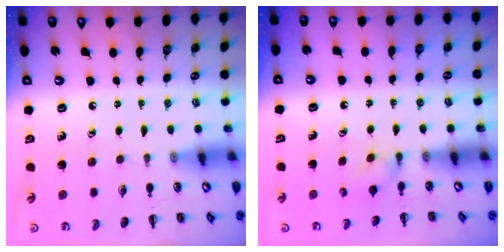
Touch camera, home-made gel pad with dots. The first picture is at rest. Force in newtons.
{"total": 2.9, "press": 2.7, "slide": 1.0}